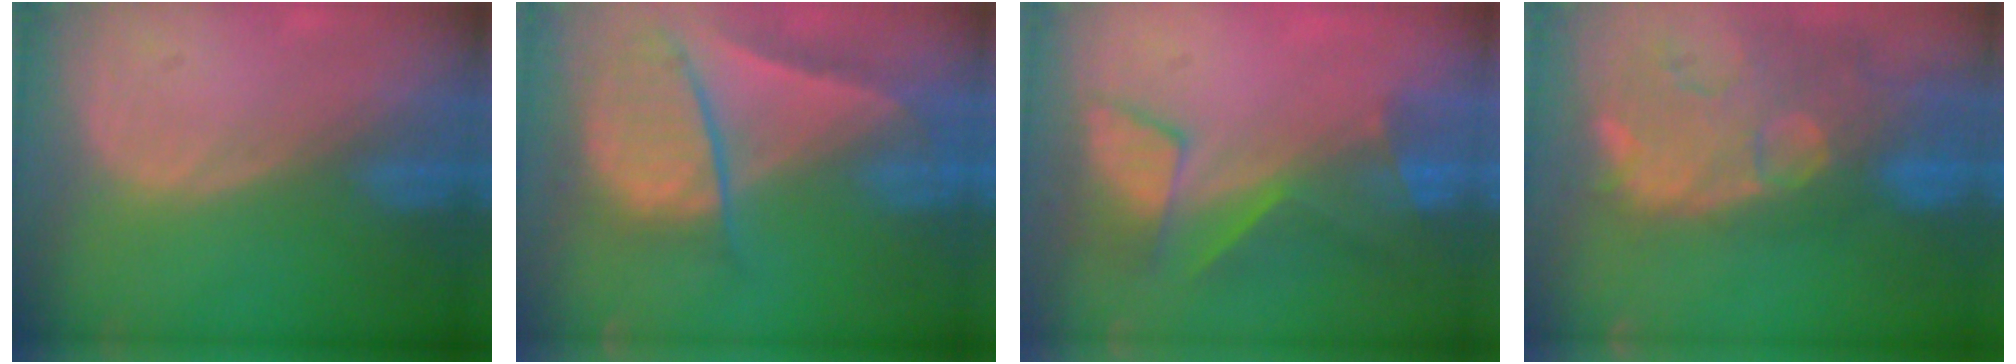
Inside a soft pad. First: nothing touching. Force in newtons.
{"total": 9.6, "press": 8.1, "slide": 5.1}
{"total": 8.4, "press": 7.2, "slide": 4.3}
{"total": 14.4, "press": 11.7, "slide": 8.5}